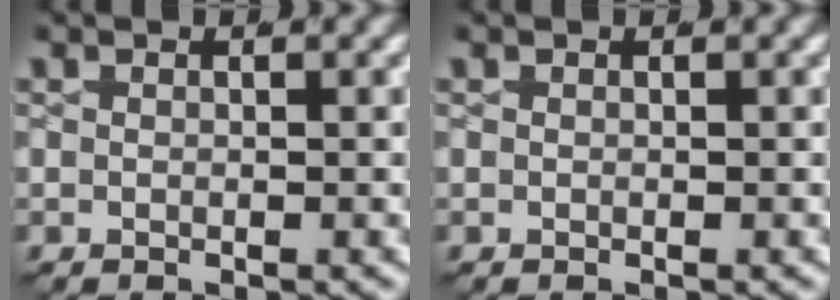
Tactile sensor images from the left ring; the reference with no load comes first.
{"total": 0.0}